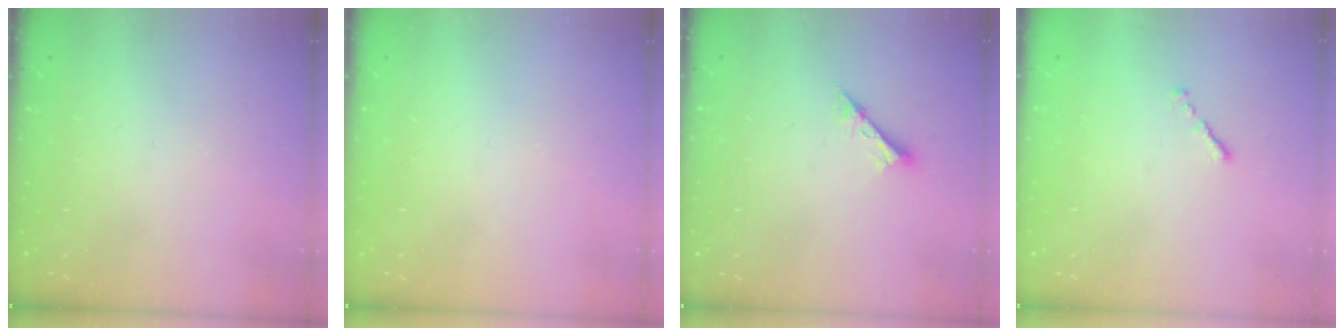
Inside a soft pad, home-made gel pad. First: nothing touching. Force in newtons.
{"total": 0.0}
{"total": 2.6, "press": 2.6, "slide": 0.2}
{"total": 0.7, "press": 0.6, "slide": 0.4}